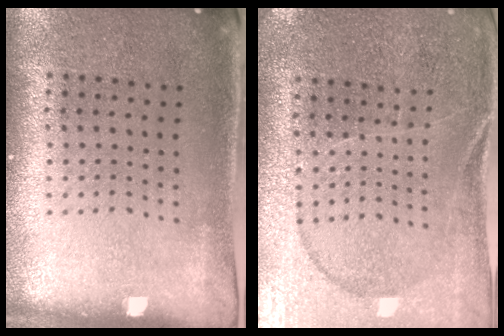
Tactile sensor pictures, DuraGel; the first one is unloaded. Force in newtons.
{"total": 1.3, "press": 1.2, "slide": 0.3}